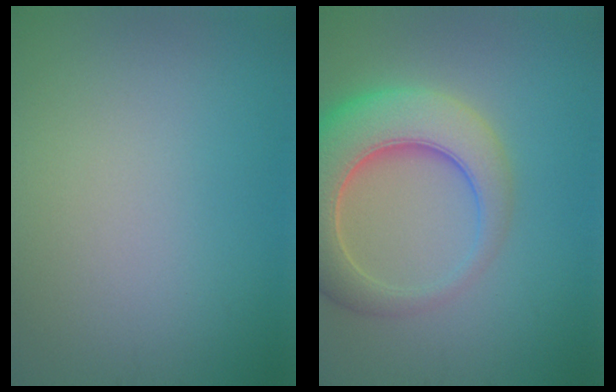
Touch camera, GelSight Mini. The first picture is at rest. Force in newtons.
{"total": 8.9, "press": 8.9, "slide": 0.7}